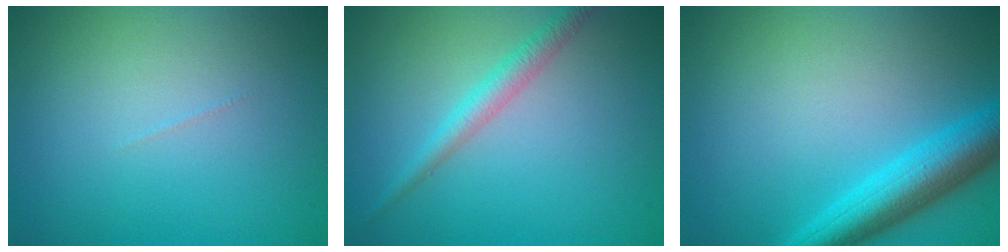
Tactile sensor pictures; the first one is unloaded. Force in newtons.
{"total": 2.3, "press": 2.3, "slide": 0.1}
{"total": 5.7, "press": 5.7, "slide": 0.3}